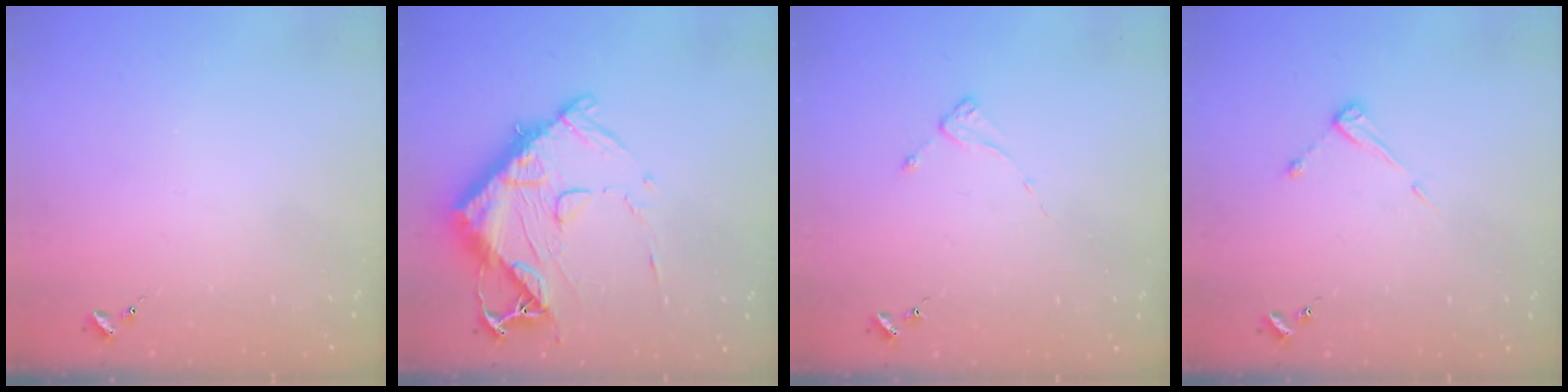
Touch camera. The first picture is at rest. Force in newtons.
{"total": 15.6, "press": 15.6, "slide": 1.1}
{"total": 2.0, "press": 2.0, "slide": 0.3}
{"total": 4.7, "press": 4.7, "slide": 0.4}